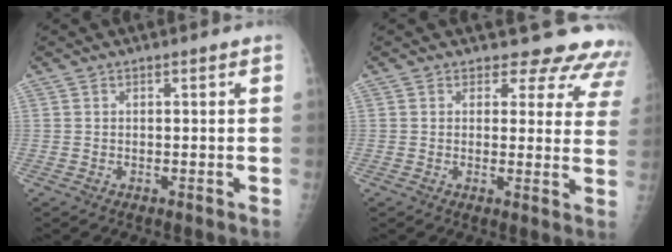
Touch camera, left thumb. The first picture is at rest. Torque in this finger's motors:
{"motor_torque": [-0.04, 0.09, -0.36, -0.30, 0.02]}